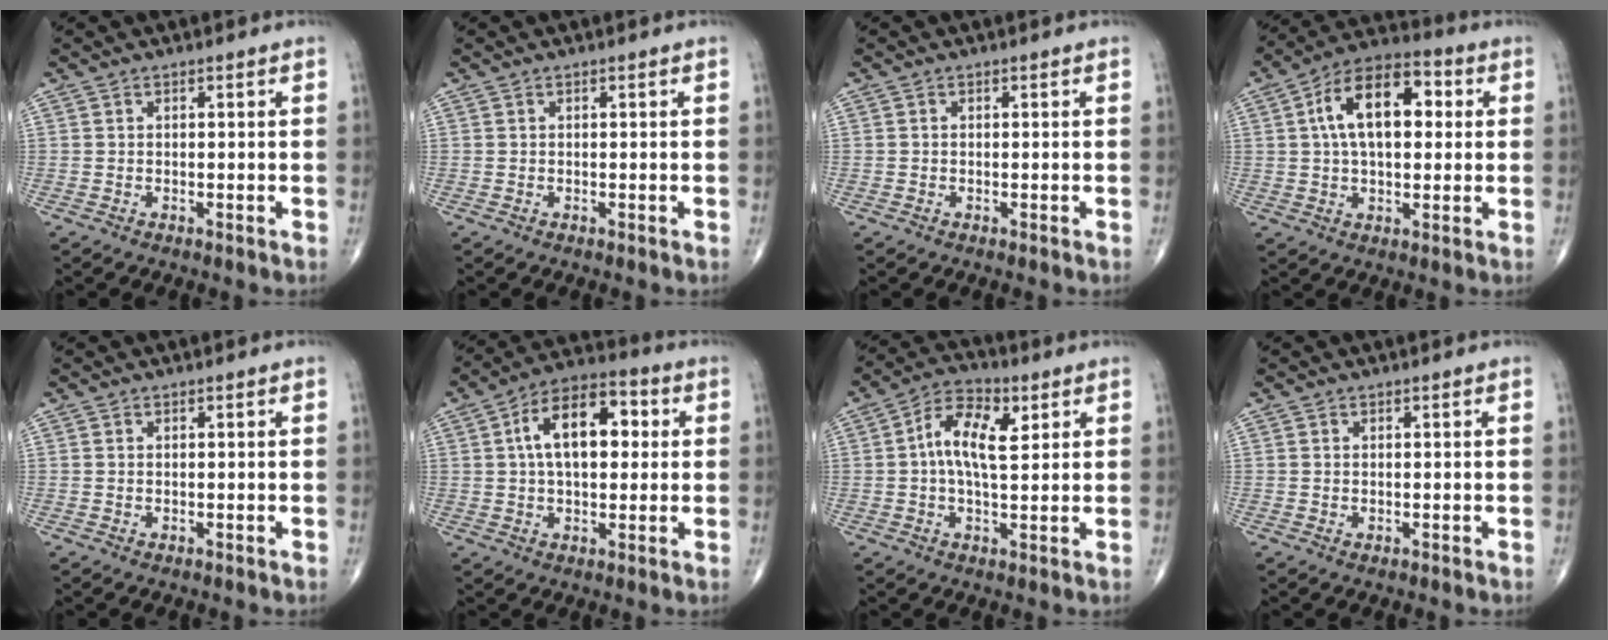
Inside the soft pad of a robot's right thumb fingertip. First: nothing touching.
{"total": 0.0}
{"total": 0.0}
{"total": 15.0, "force": [2.9, 8.3, 12.2], "torque": [-0.188, 0.026, 0.040]}
{"total": 0.0}
{"total": 14.0, "force": [2.5, 7.8, 11.3], "torque": [-0.165, 0.025, 0.032]}
{"total": 10.0, "force": [2.3, 5.0, 8.4], "torque": [-0.138, 0.012, 0.032]}
{"total": 0.5, "force": [0.1, 0.4, 0.3], "torque": [-0.009, -0.003, 0.002]}